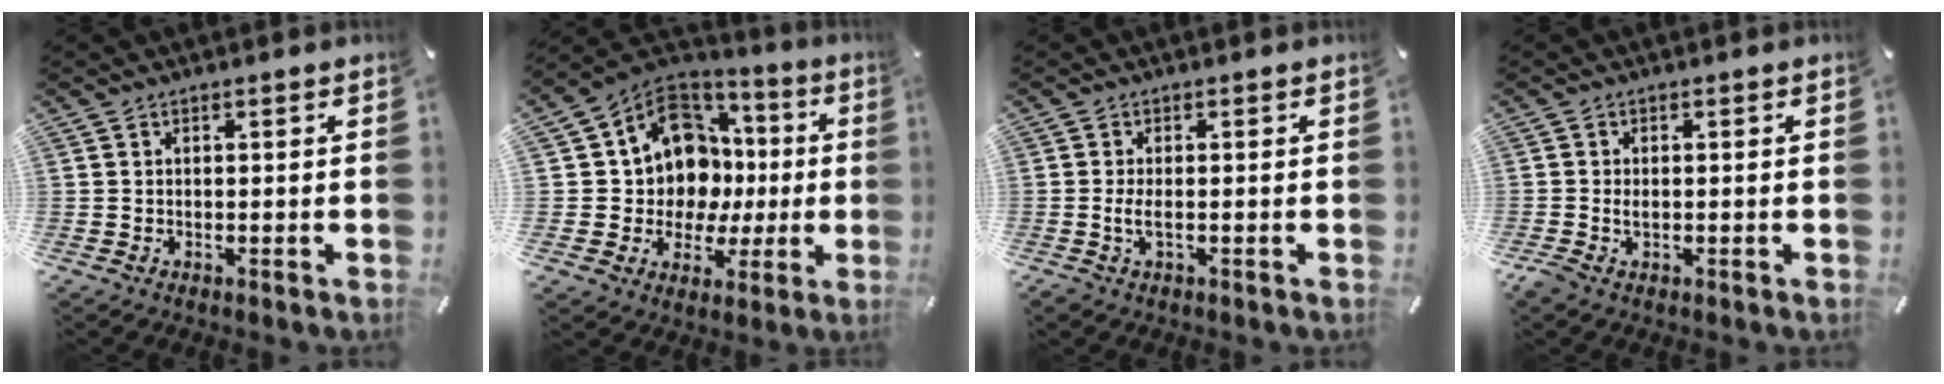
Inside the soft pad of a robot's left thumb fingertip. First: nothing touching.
{"total": 13.4, "force": [2.8, 12.0, 5.2], "torque": [-0.101, -0.036, 0.064]}
{"total": 2.9, "force": [-0.5, 0.9, 2.7], "torque": [-0.060, -0.004, -0.013]}
{"total": 1.5, "force": [-0.3, 0.9, 1.2], "torque": [-0.022, 0.001, -0.006]}